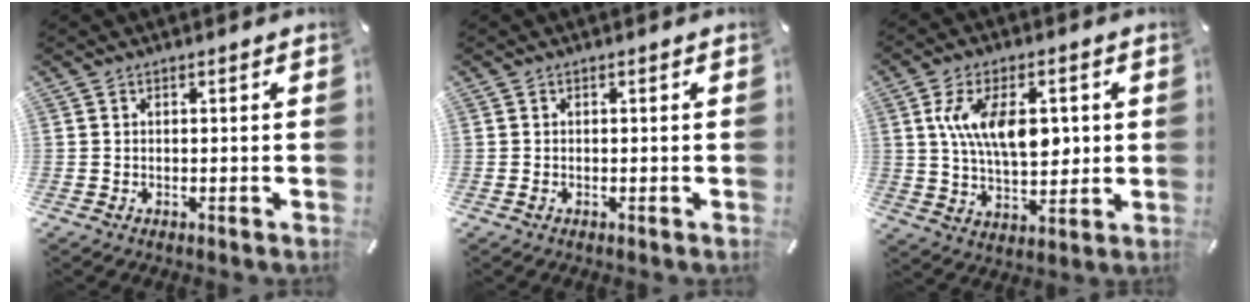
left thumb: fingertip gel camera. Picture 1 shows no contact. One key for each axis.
{"total": 0.5, "fx": -0.2, "fy": 0.2, "fz": 0.4, "tx": -0.007, "ty": -0.002, "tz": -0.004}
{"total": 14.3, "fx": 2.7, "fy": 7.8, "fz": 11.7, "tx": -0.215, "ty": -0.006, "tz": 0.042}